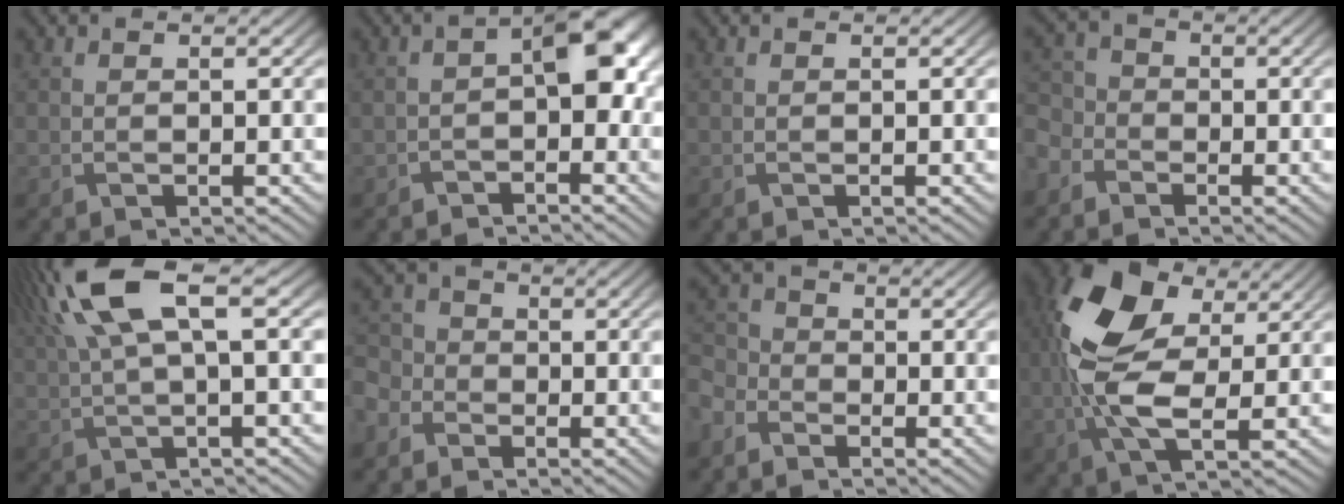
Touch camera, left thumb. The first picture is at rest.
{"total": 5.8, "force": [-1.1, 3.0, 4.8], "torque": [-0.071, 0.001, -0.021]}
{"total": 0.0}
{"total": 4.2, "force": [-2.7, 2.9, 1.3], "torque": [-0.051, -0.003, -0.071]}
{"total": 10.4, "force": [4.0, 2.9, 9.2], "torque": [-0.204, 0.031, 0.078]}
{"total": 4.4, "force": [-2.5, 3.3, 1.4], "torque": [-0.057, -0.004, -0.061]}
{"total": 4.7, "force": [-3.2, 3.0, 1.6], "torque": [-0.055, -0.005, -0.082]}
{"total": 13.5, "force": [2.8, 7.8, 10.7], "torque": [-0.239, 0.011, 0.047]}